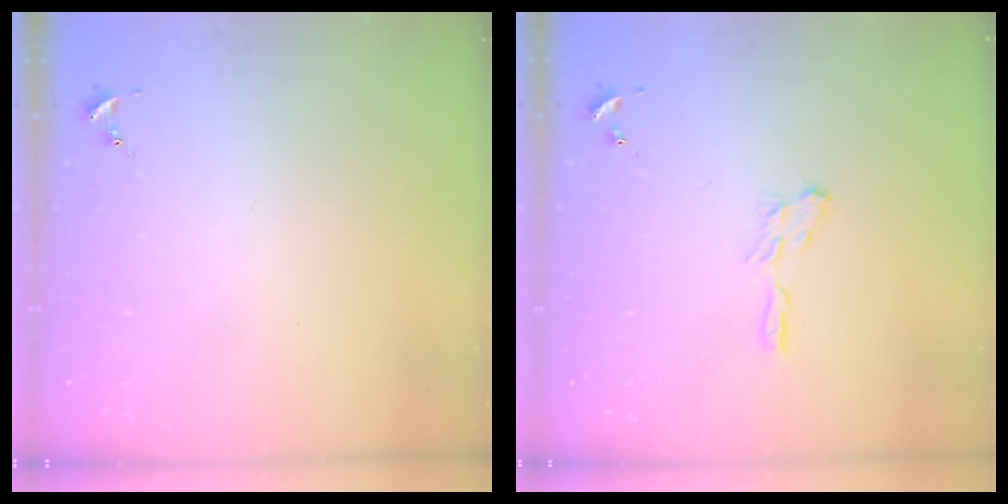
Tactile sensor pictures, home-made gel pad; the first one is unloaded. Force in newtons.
{"total": 5.6, "press": 5.6, "slide": 0.7}